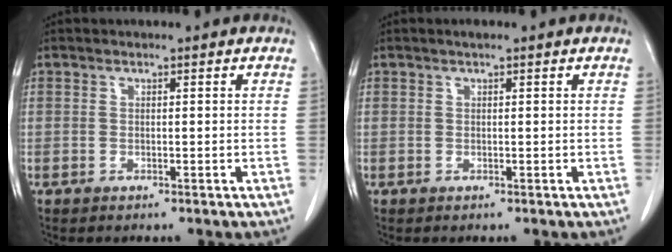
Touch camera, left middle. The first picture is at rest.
{"total": 0.6, "force": [0.4, 0.0, 0.4], "torque": [-0.011, 0.003, 0.006]}